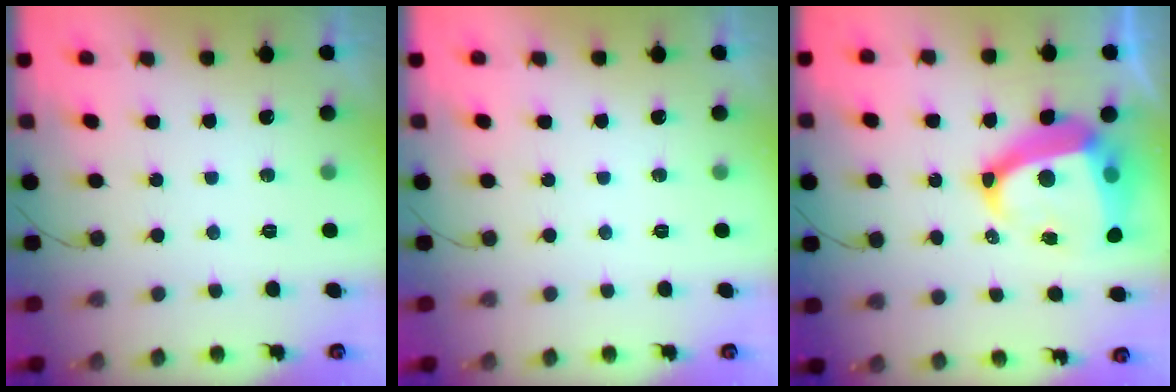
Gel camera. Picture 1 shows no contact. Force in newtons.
{"total": 0.0}
{"total": 18.7, "press": 18.5, "slide": 2.3}